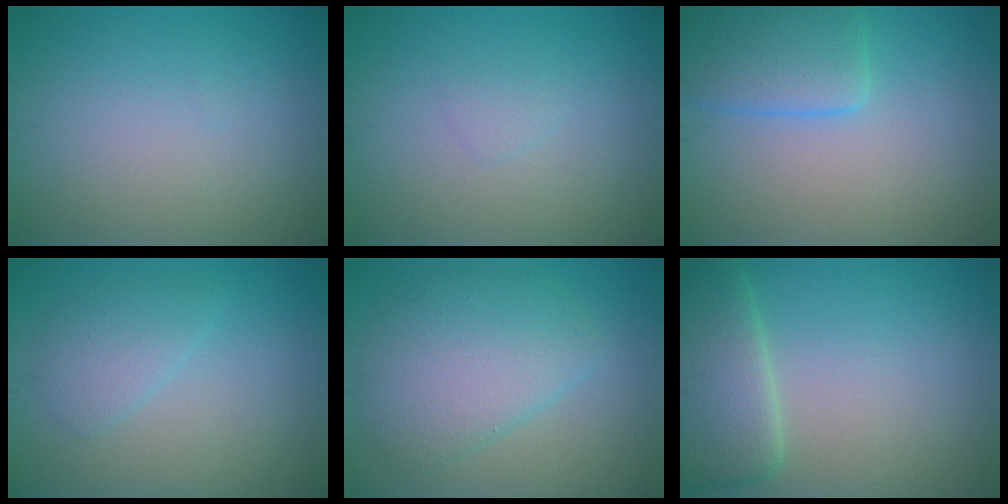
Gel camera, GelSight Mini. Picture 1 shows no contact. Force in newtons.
{"total": 0.7, "press": 0.7, "slide": 0.1}
{"total": 4.4, "press": 4.4, "slide": 0.2}
{"total": 2.3, "press": 2.3, "slide": 0.2}
{"total": 5.3, "press": 5.3, "slide": 0.0}
{"total": 5.8, "press": 5.8, "slide": 0.1}